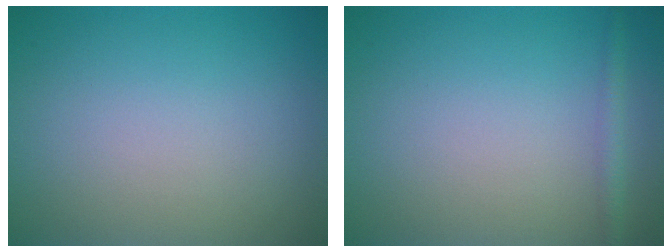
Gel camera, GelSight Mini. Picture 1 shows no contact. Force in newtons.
{"total": 1.3, "press": 1.3, "slide": 0.1}